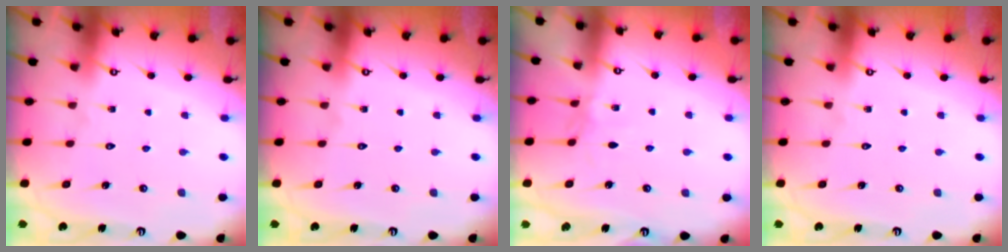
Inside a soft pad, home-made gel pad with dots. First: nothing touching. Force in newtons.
{"total": 0.0}
{"total": 2.9, "press": 2.9, "slide": 0.5}
{"total": 0.0}